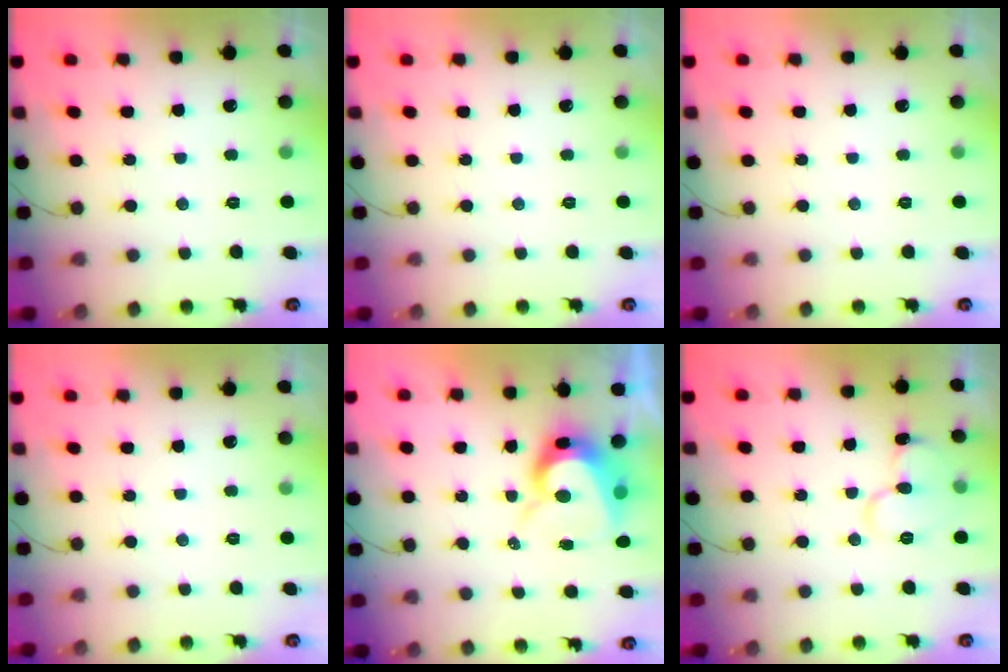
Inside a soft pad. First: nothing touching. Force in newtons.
{"total": 0.0}
{"total": 0.0}
{"total": 0.0}
{"total": 9.3, "press": 9.2, "slide": 0.7}
{"total": 9.9, "press": 9.8, "slide": 1.1}